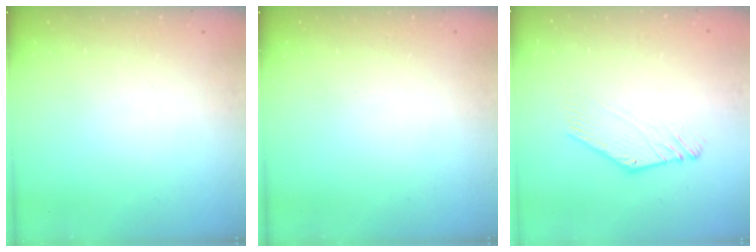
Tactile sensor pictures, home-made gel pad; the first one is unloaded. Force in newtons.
{"total": 0.0}
{"total": 1.5, "press": 1.4, "slide": 0.2}